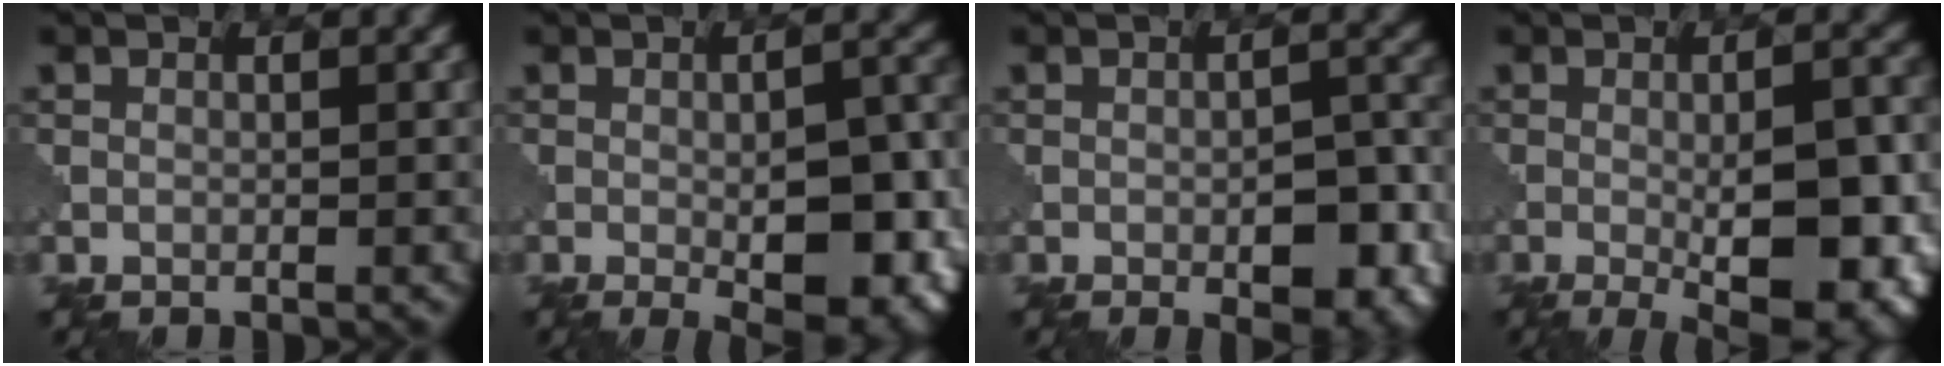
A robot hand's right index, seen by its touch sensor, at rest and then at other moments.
{"total": 8.3, "force": [-1.9, 2.7, 7.5], "torque": [-0.100, -0.006, -0.025]}
{"total": 5.7, "force": [-2.2, 2.1, 4.8], "torque": [-0.064, 0.002, -0.030]}
{"total": 10.5, "force": [-2.5, 3.3, 9.6], "torque": [-0.129, -0.008, -0.030]}